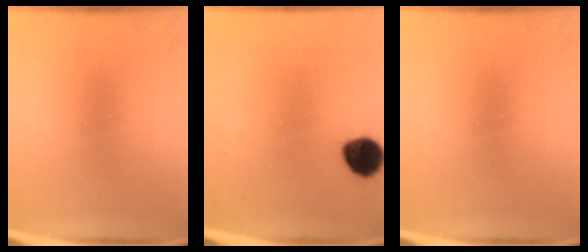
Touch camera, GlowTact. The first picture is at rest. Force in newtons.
{"total": 8.6}
{"total": 0.0}